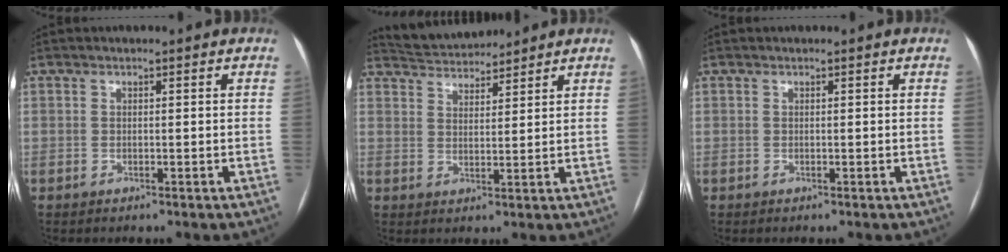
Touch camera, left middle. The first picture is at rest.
{"total": 6.3, "force": [6.2, 0.8, 0.7], "torque": [-0.020, 0.022, 0.107]}
{"total": 0.0}